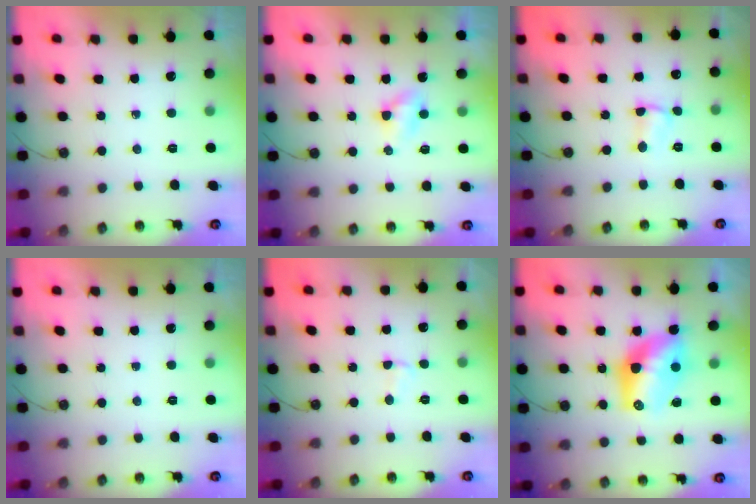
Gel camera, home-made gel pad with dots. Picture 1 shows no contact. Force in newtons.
{"total": 3.0, "press": 3.0, "slide": 0.3}
{"total": 2.7, "press": 2.7, "slide": 0.5}
{"total": 0.0}
{"total": 2.8, "press": 2.7, "slide": 0.3}
{"total": 11.7, "press": 11.7, "slide": 0.9}